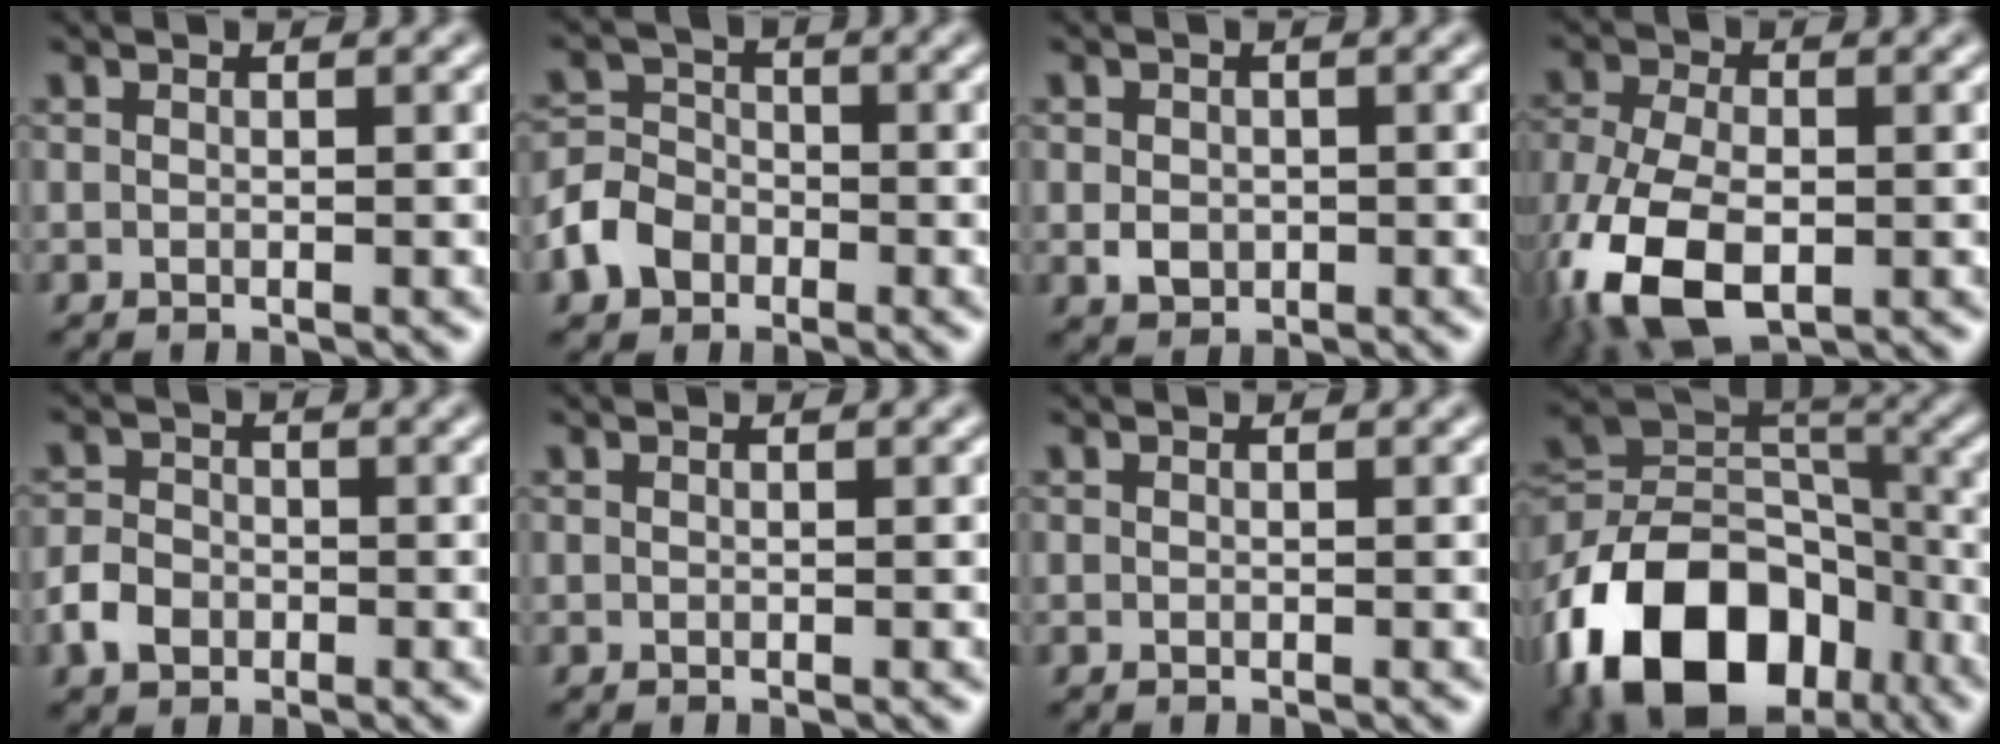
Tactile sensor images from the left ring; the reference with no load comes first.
{"total": 4.4, "force": [-2.2, 3.4, 1.7], "torque": [-0.038, 0.002, -0.050]}
{"total": 1.9, "force": [-0.3, 1.6, 1.0], "torque": [-0.017, -0.004, -0.009]}
{"total": 11.1, "force": [-4.2, 6.3, 8.1], "torque": [-0.197, -0.035, -0.074]}
{"total": 2.8, "force": [-1.2, 2.2, 1.3], "torque": [-0.023, 0.001, -0.028]}
{"total": 0.0}
{"total": 0.0}
{"total": 16.1, "force": [-8.4, 10.4, 8.9], "torque": [-0.181, 0.001, -0.154]}